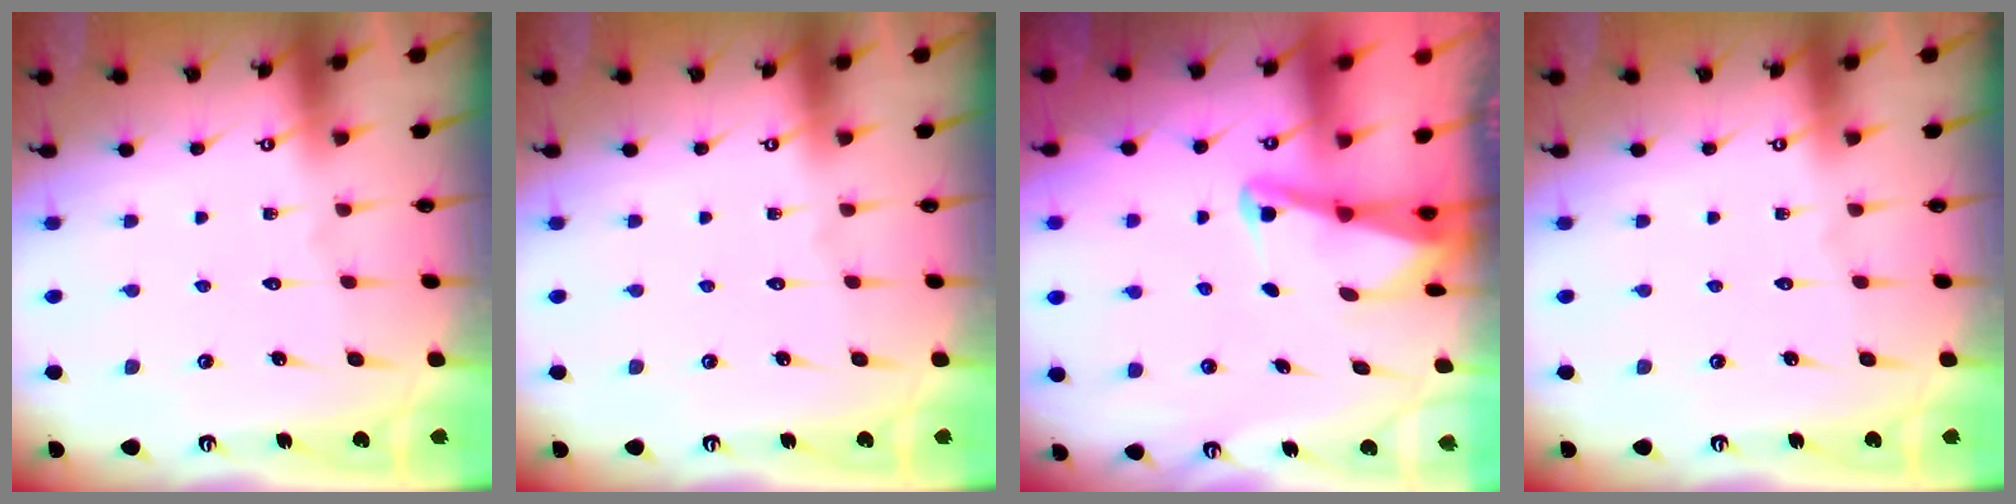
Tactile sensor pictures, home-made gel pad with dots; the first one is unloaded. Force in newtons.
{"total": 0.0}
{"total": 2.0, "press": 2.0, "slide": 0.3}
{"total": 0.0}